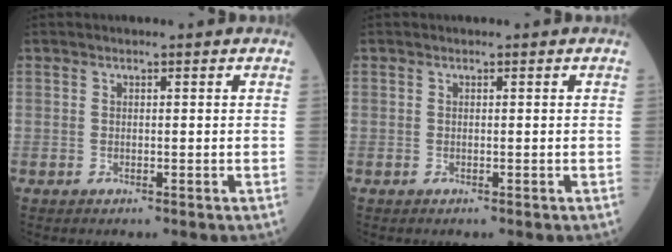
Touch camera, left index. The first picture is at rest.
{"total": 0.0}